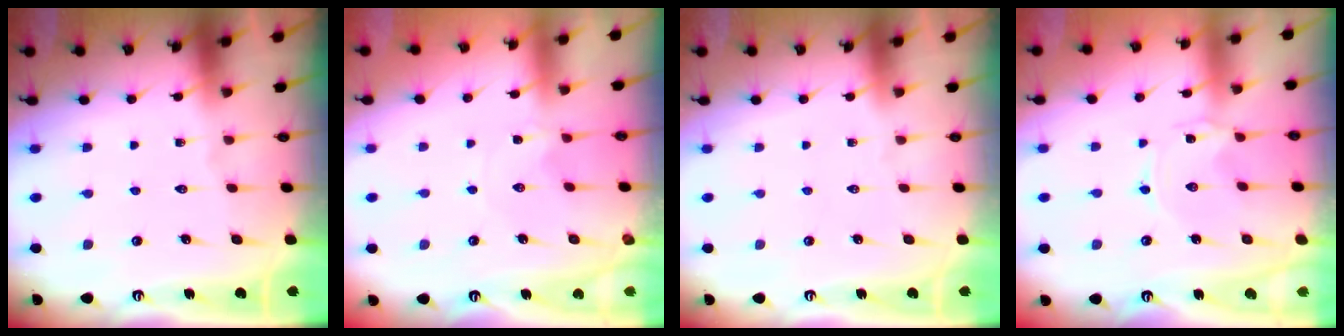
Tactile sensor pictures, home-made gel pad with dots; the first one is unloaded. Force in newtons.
{"total": 0.0}
{"total": 0.0}
{"total": 0.0}